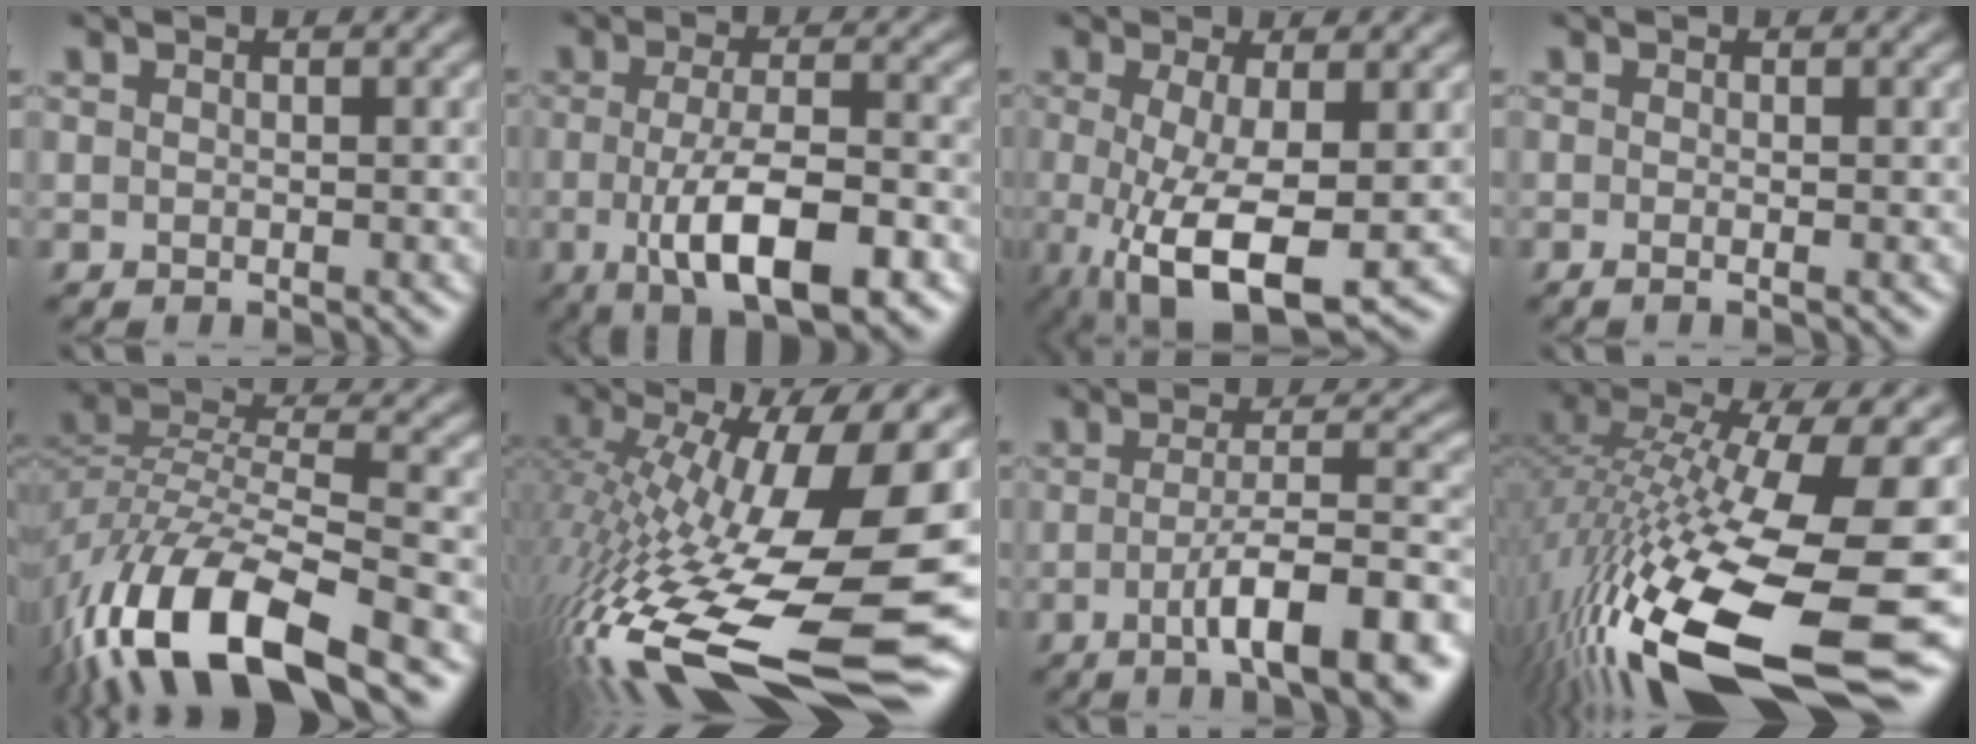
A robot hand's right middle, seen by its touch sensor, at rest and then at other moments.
{"total": 8.6, "force": [-2.3, 2.8, 7.8], "torque": [-0.131, -0.010, -0.038]}
{"total": 7.7, "force": [-1.8, 2.2, 7.2], "torque": [-0.144, -0.021, -0.027]}
{"total": 0.9, "force": [-0.3, 0.2, 0.8], "torque": [-0.014, -0.009, -0.005]}
{"total": 13.6, "force": [-8.0, 4.8, 9.9], "torque": [-0.196, -0.006, -0.155]}
{"total": 18.9, "force": [-3.7, 6.5, 17.3], "torque": [-0.320, -0.023, -0.060]}
{"total": 9.2, "force": [-3.5, 2.3, 8.2], "torque": [-0.117, 0.002, -0.055]}
{"total": 17.8, "force": [-5.0, 6.0, 16.0], "torque": [-0.328, -0.008, -0.092]}